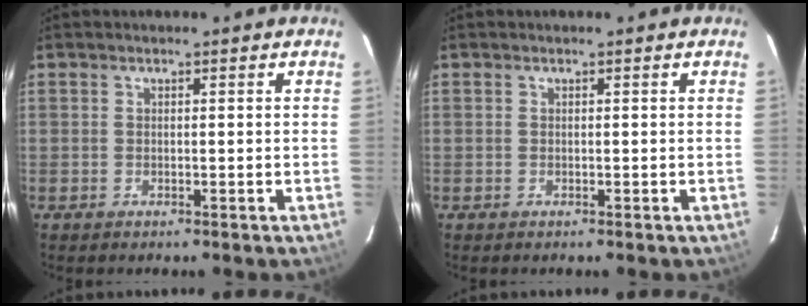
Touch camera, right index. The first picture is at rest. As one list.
[{"total": 0.0}]